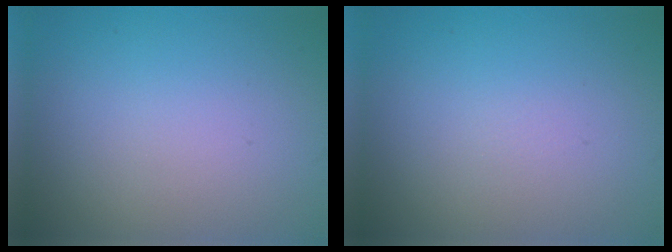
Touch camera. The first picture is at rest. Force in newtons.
{"total": 0.0}